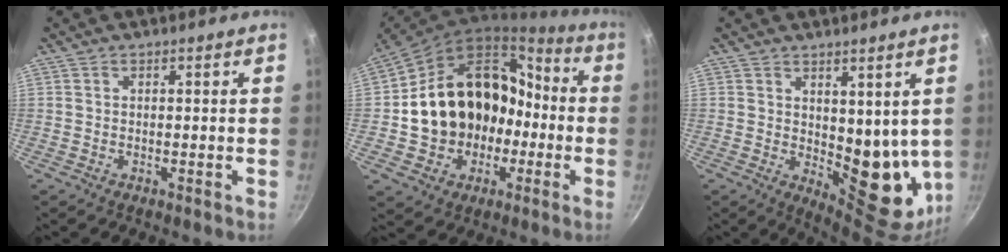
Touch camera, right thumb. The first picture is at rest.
{"total": 21.5, "force": [-2.6, 17.8, 11.7], "torque": [-0.165, 0.069, -0.021]}
{"total": 12.9, "force": [2.2, 7.0, 10.6], "torque": [-0.102, -0.042, 0.047]}